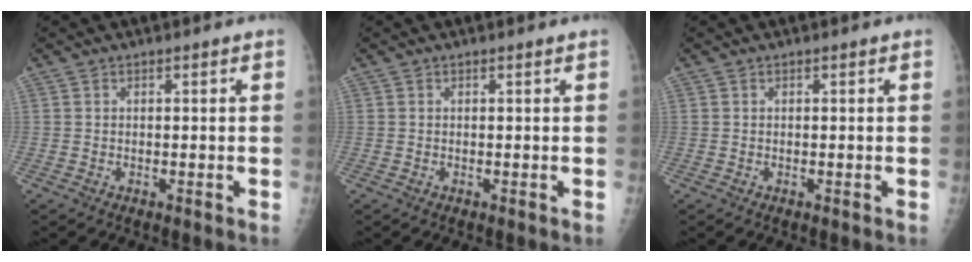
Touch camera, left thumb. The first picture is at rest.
{"total": 0.0}
{"total": 0.0}